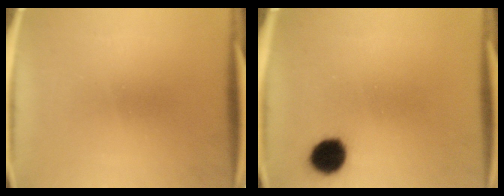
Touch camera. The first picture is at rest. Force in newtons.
{"total": 6.9}